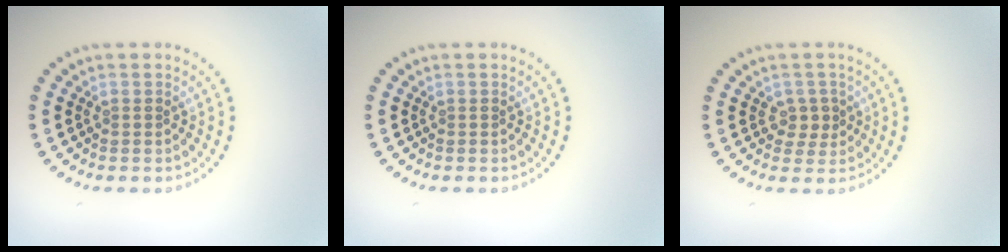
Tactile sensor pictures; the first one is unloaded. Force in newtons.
{"total": 0.0}
{"total": 1.7, "press": 1.5, "slide": 0.8}